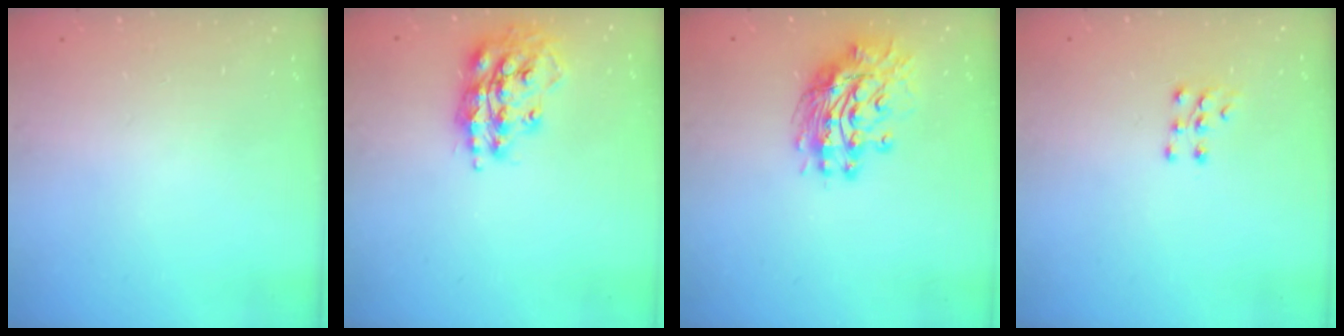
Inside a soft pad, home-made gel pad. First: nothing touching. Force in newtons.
{"total": 16.2, "press": 16.2, "slide": 1.4}
{"total": 12.3, "press": 12.2, "slide": 1.6}
{"total": 6.6, "press": 6.6, "slide": 0.8}